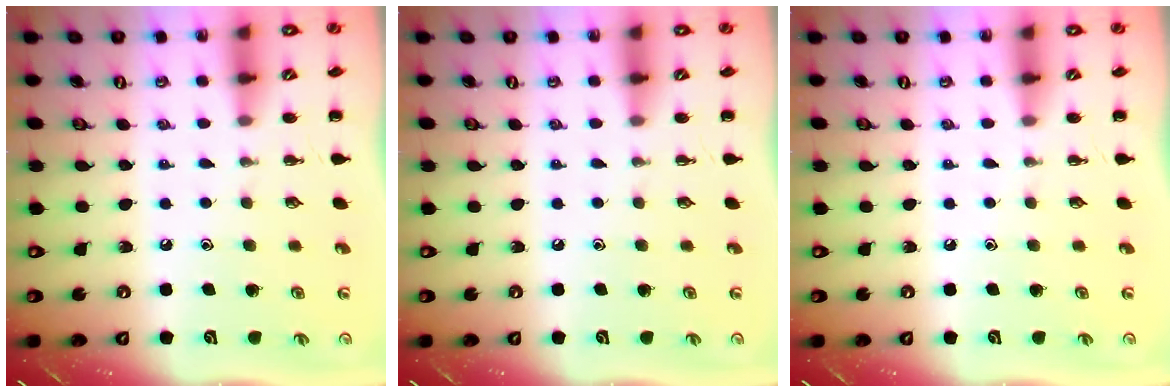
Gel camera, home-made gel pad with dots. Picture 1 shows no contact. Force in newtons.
{"total": 0.0}
{"total": 0.0}